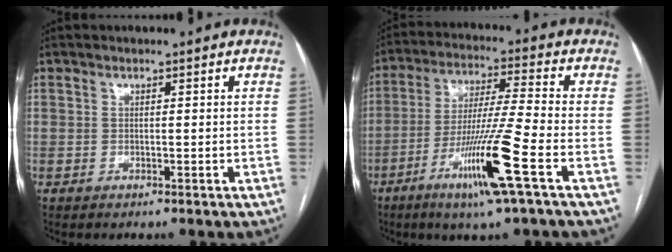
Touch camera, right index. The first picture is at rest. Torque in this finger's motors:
{"motor_torque": [1.94, -0.20, 1.00, 0.21]}